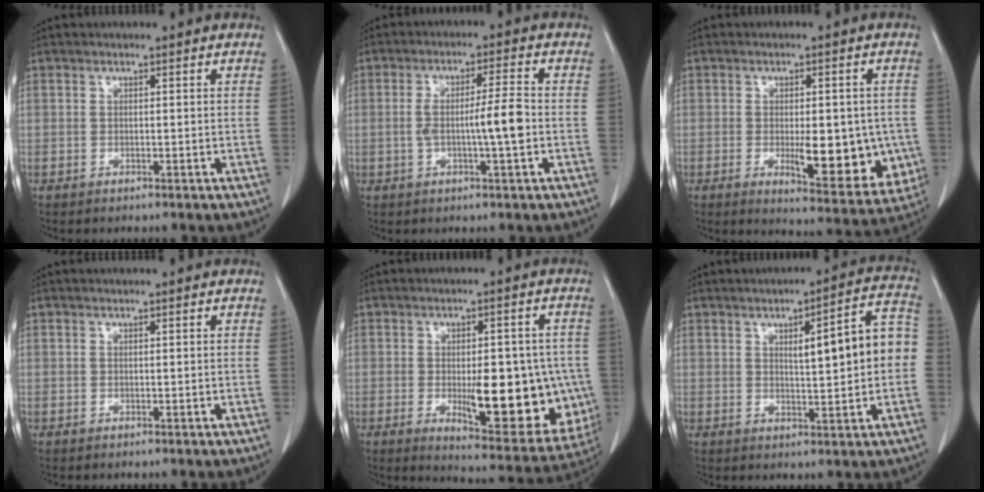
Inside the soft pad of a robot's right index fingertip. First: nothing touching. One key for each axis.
{"total": 6.6, "fx": -1.0, "fy": 0.0, "fz": 6.5, "tx": -0.118, "ty": 0.005, "tz": -0.017}
{"total": 12.6, "fx": -2.3, "fy": 4.4, "fz": 11.6, "tx": -0.139, "ty": -0.014, "tz": -0.018}
{"total": 0.0}
{"total": 17.2, "fx": -2.8, "fy": 5.8, "fz": 16.0, "tx": -0.169, "ty": -0.003, "tz": -0.014}
{"total": 10.3, "fx": 0.7, "fy": 1.5, "fz": 10.2, "tx": -0.135, "ty": 0.030, "tz": 0.012}